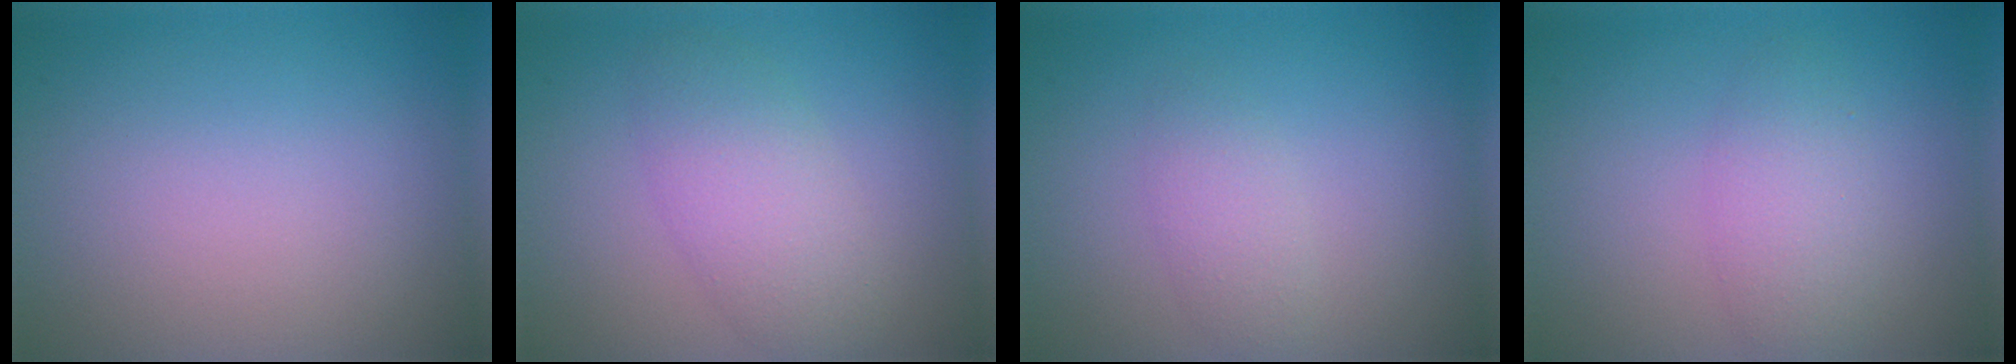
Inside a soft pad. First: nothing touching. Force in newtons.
{"total": 3.9, "press": 3.9, "slide": 0.1}
{"total": 1.8, "press": 1.8, "slide": 0.1}
{"total": 3.0, "press": 3.0, "slide": 0.1}